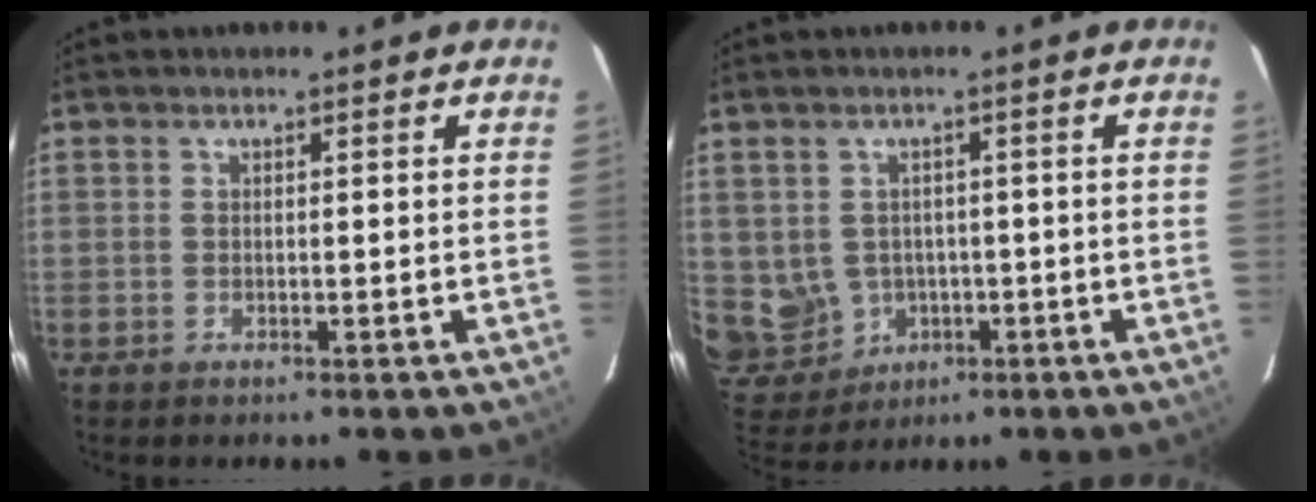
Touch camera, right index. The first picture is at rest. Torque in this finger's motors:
{"motor_torque": [0.25, 0.17, 0.03, 0.01]}